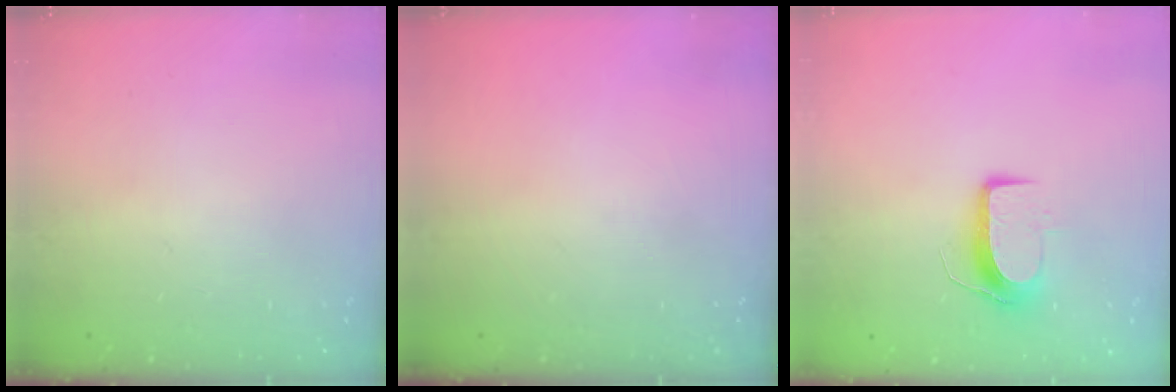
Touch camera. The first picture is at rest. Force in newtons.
{"total": 0.0}
{"total": 8.9, "press": 8.9, "slide": 0.5}